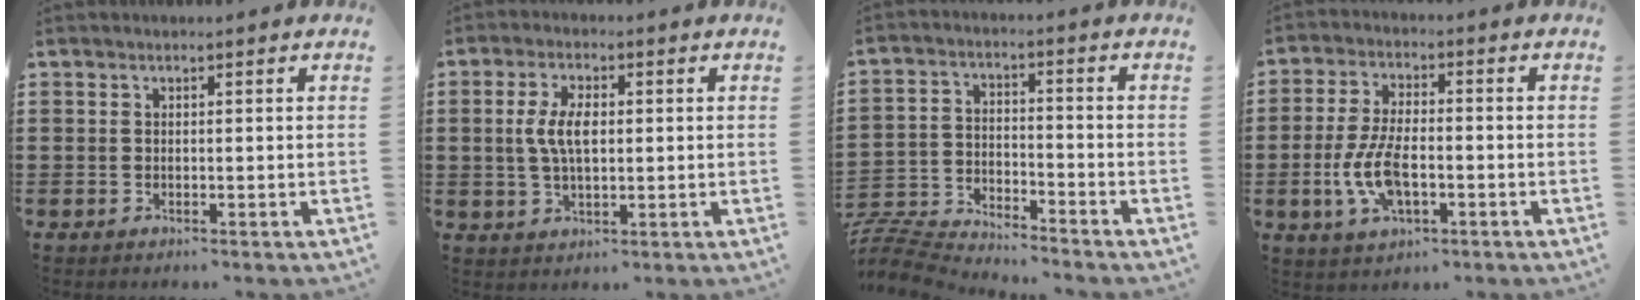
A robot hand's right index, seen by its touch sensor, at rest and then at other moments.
{"total": 5.7, "force": [0.4, 2.5, 5.1], "torque": [-0.115, 0.004, 0.001]}
{"total": 6.8, "force": [-6.8, 0.5, 0.6], "torque": [-0.031, 0.004, -0.142]}
{"total": 8.3, "force": [-2.1, 3.7, 7.1], "torque": [-0.168, -0.008, -0.044]}